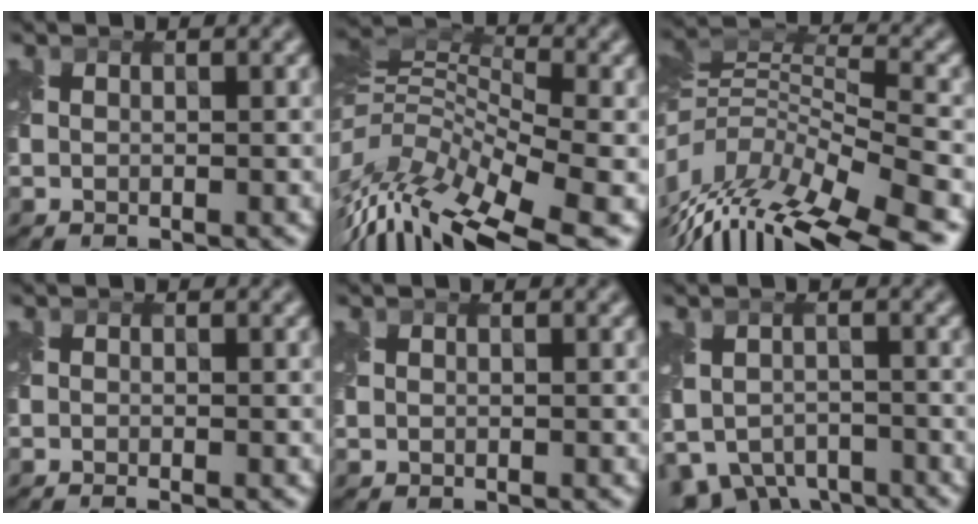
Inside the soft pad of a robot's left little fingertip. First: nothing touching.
{"total": 12.4, "force": [-7.1, 4.9, 8.8], "torque": [-0.195, 0.024, -0.130]}
{"total": 13.0, "force": [-7.7, 4.3, 9.6], "torque": [-0.198, 0.021, -0.116]}
{"total": 1.0, "force": [-0.6, 0.3, 0.7], "torque": [-0.004, -0.002, -0.012]}
{"total": 0.0}
{"total": 5.1, "force": [-3.7, 3.2, 1.5], "torque": [-0.027, -0.016, -0.054]}